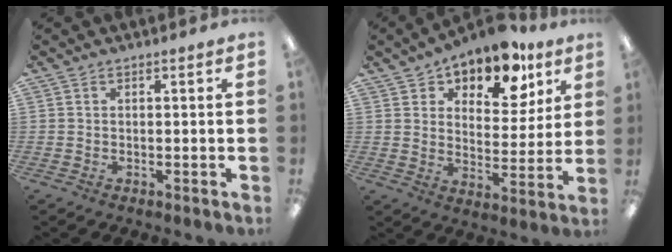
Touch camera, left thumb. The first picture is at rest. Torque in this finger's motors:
{"motor_torque": [0.07, 0.56, -0.02, -0.12, 0.10]}